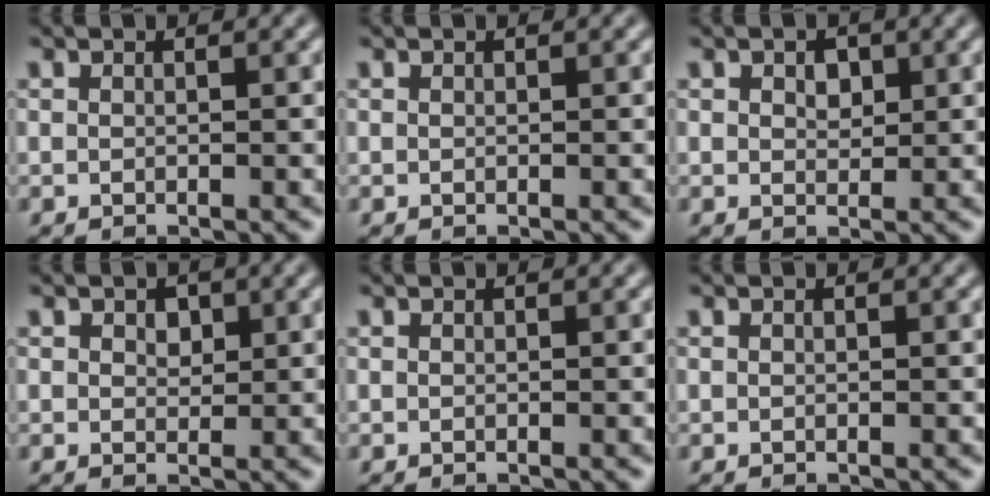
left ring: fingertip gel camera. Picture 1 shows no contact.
{"total": 0.0}
{"total": 1.6, "force": [0.5, 1.1, 1.0], "torque": [-0.017, -0.002, 0.009]}
{"total": 1.3, "force": [0.5, 0.9, 0.8], "torque": [-0.012, -0.002, 0.009]}
{"total": 0.0}
{"total": 0.0}